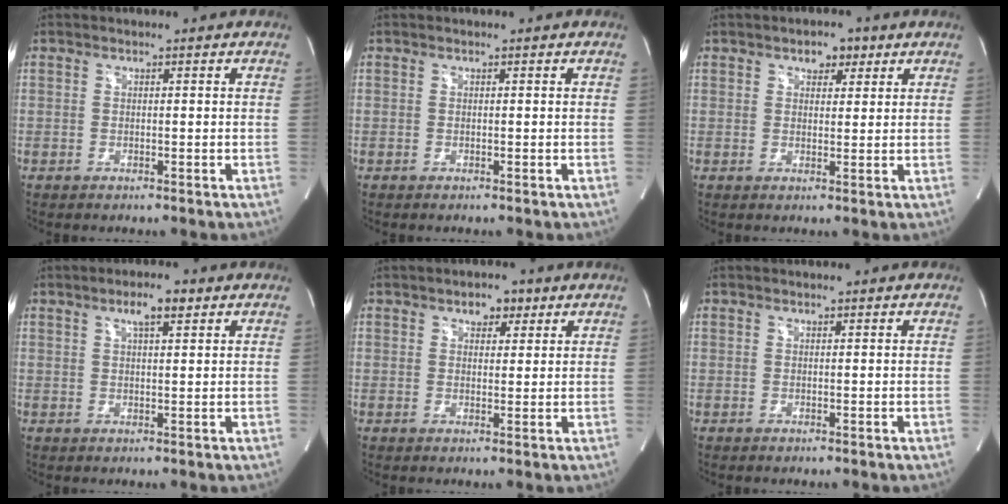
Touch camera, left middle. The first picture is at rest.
{"total": 0.0}
{"total": 3.2, "force": [1.9, 1.9, 1.8], "torque": [-0.024, 0.010, 0.028]}
{"total": 3.8, "force": [2.2, 0.8, 3.1], "torque": [-0.057, 0.007, 0.038]}
{"total": 3.2, "force": [1.9, 1.9, 1.8], "torque": [-0.025, 0.010, 0.029]}
{"total": 0.0}